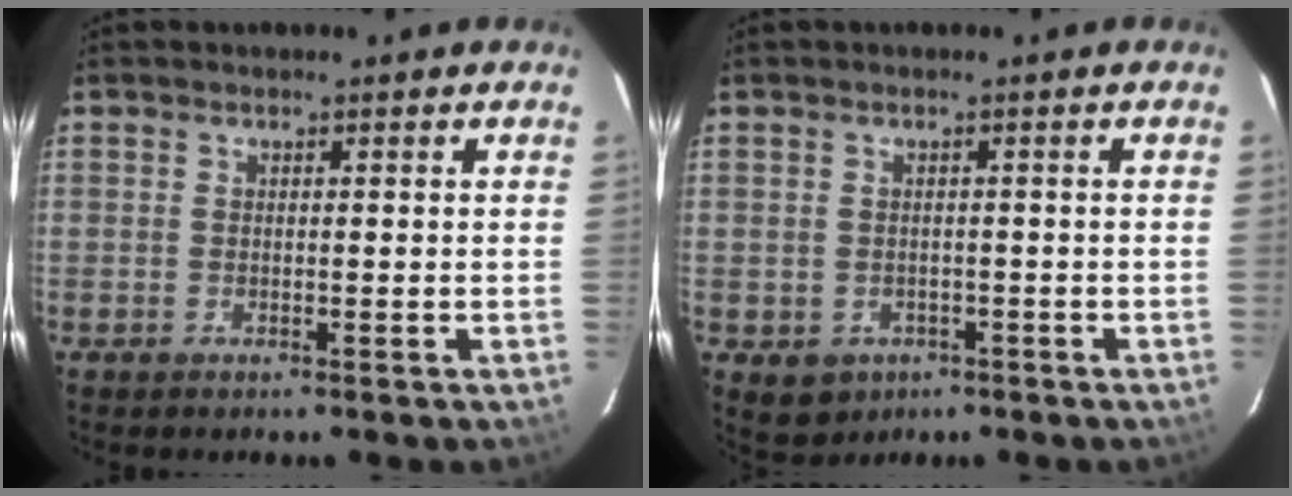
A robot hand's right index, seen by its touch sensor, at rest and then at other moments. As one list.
[{"total": 4.4, "force": [-1.6, 3.8, 1.4], "torque": [-0.030, 0.000, -0.009]}]